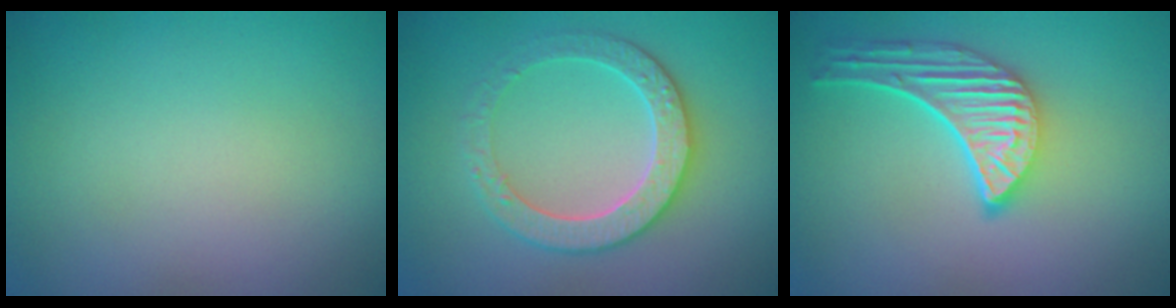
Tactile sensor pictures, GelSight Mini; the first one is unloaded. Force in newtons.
{"total": 3.6, "press": 3.5, "slide": 0.4}
{"total": 5.2, "press": 4.1, "slide": 3.2}